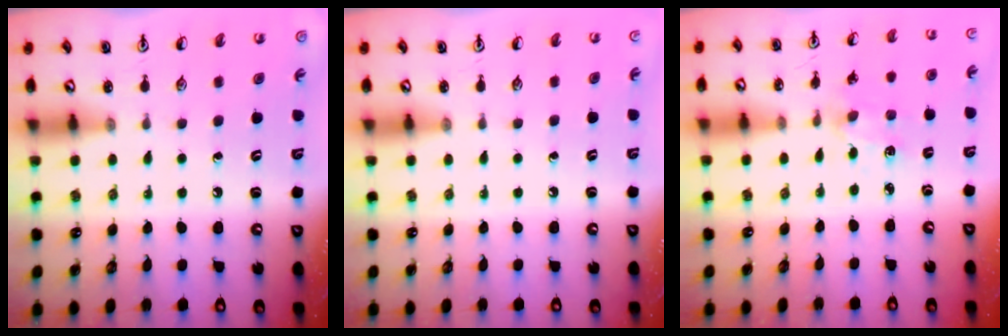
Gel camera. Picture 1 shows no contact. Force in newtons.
{"total": 0.0}
{"total": 2.7, "press": 2.7, "slide": 0.4}